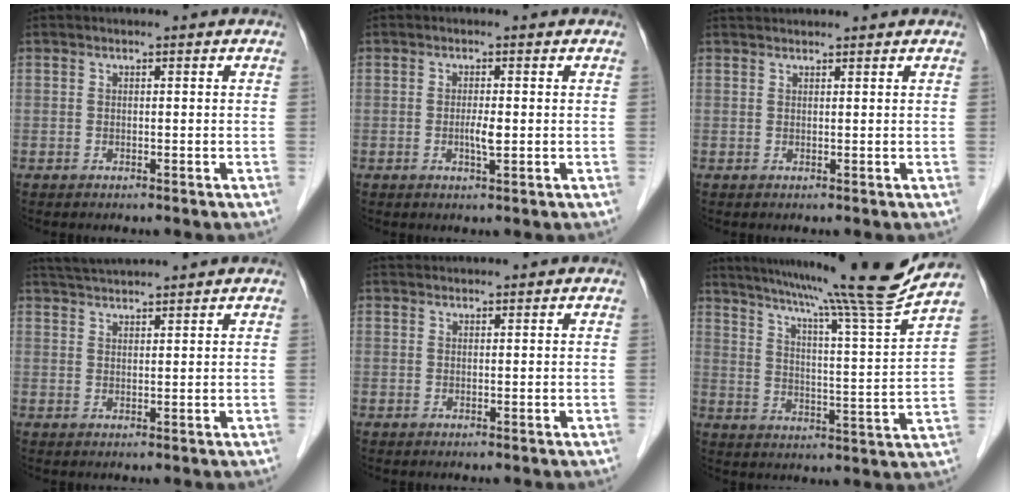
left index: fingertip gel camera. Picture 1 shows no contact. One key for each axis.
{"total": 2.0, "fx": -0.2, "fy": 0.2, "fz": 2.0, "tx": -0.039, "ty": -0.002, "tz": -0.002}
{"total": 3.9, "fx": 3.8, "fy": 0.3, "fz": 0.9, "tx": -0.012, "ty": 0.036, "tz": 0.055}
{"total": 6.2, "fx": 5.9, "fy": -0.6, "fz": 1.9, "tx": -0.040, "ty": 0.031, "tz": 0.099}
{"total": 3.1, "fx": 3.0, "fy": 0.3, "fz": 0.5, "tx": -0.008, "ty": 0.033, "tz": 0.051}
{"total": 19.9, "fx": 17.3, "fy": -3.6, "fz": 9.2, "tx": -0.156, "ty": -0.053, "tz": 0.238}